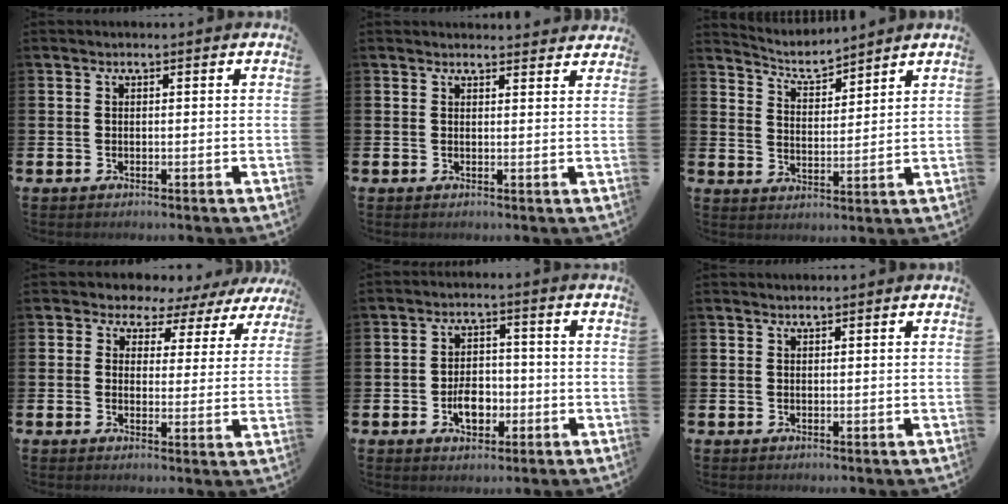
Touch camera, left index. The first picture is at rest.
{"total": 1.9, "force": [1.9, 0.2, -0.1], "torque": [0.007, -0.013, 0.033]}
{"total": 4.3, "force": [4.2, 0.8, 0.7], "torque": [-0.036, -0.024, 0.073]}
{"total": 3.8, "force": [3.0, 2.4, 0.0], "torque": [-0.021, -0.028, 0.047]}
{"total": 4.6, "force": [-1.4, 3.0, 3.1], "torque": [-0.044, 0.001, -0.031]}
{"total": 0.6, "force": [0.6, 0.0, 0.0], "torque": [0.000, 0.000, 0.012]}